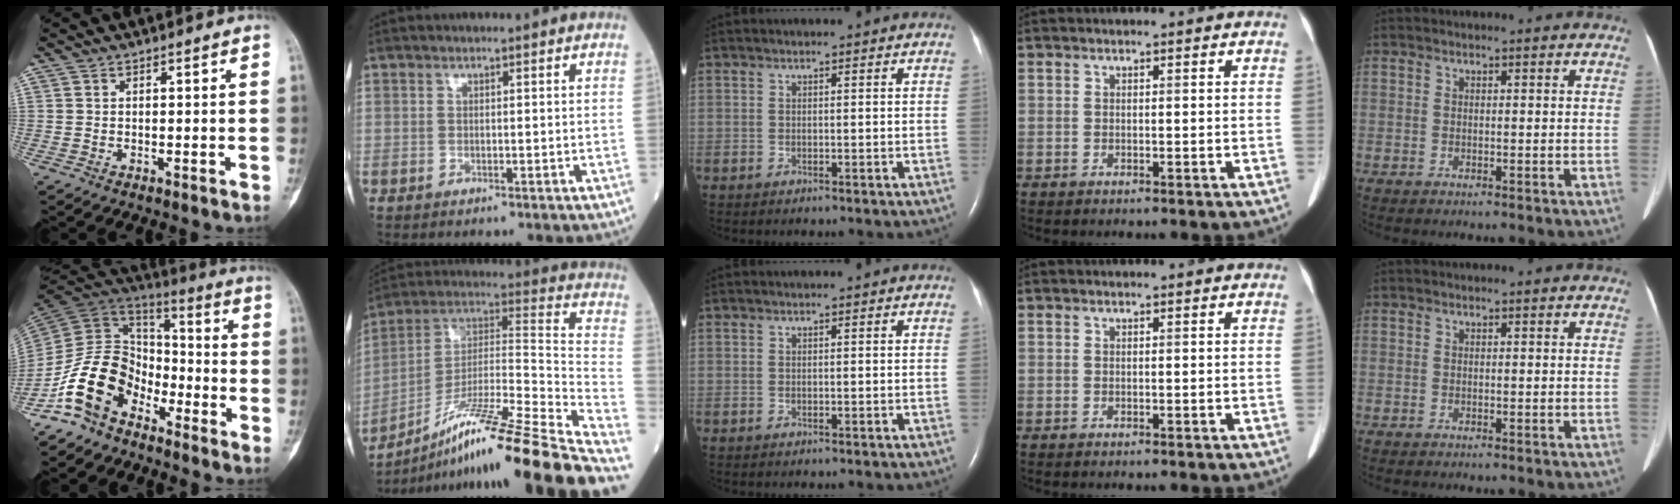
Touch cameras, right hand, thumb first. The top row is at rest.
{"thumb": {"total": 14.3, "force": [-8.8, 9.0, 6.9], "torque": [-0.118, 0.083, -0.182]}, "index": {"total": 29.2, "force": [-20.4, 0.5, 20.9], "torque": [-0.250, 0.001, -0.339]}}